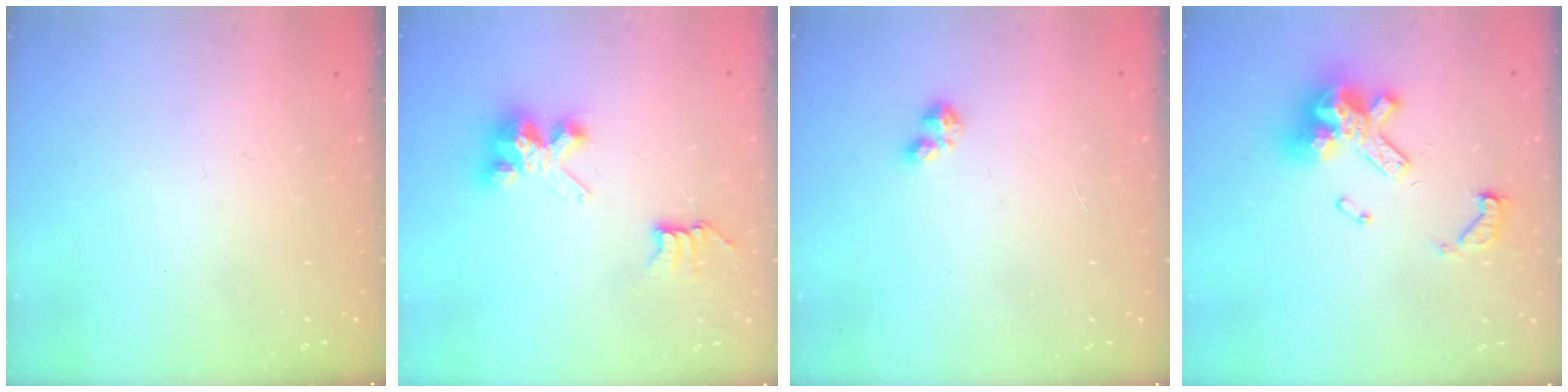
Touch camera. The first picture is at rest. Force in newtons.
{"total": 6.7, "press": 6.7, "slide": 0.1}
{"total": 1.9, "press": 1.9, "slide": 0.4}
{"total": 14.3, "press": 14.2, "slide": 1.7}